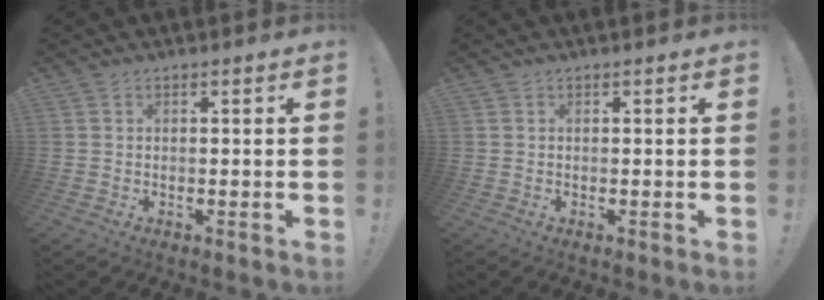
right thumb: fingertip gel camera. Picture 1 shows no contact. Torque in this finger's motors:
{"motor_torque": [0.00, 0.00, 0.00, 0.00, 0.00]}